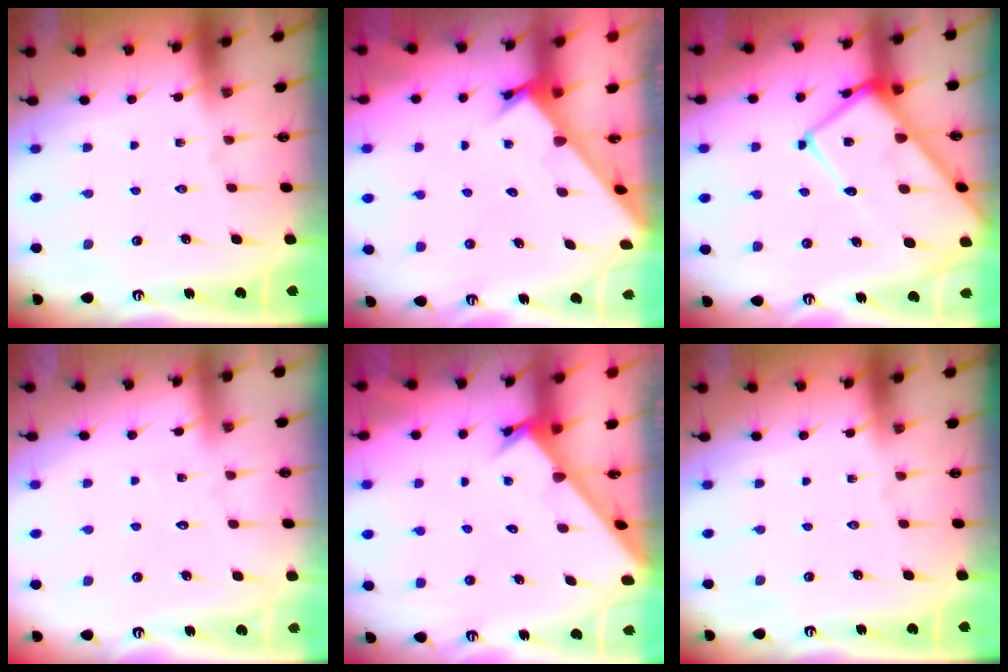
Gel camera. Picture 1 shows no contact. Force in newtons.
{"total": 2.3, "press": 2.3, "slide": 0.0}
{"total": 17.7, "press": 17.6, "slide": 1.6}
{"total": 2.2, "press": 2.2, "slide": 0.2}
{"total": 2.2, "press": 2.2, "slide": 0.1}
{"total": 0.0}